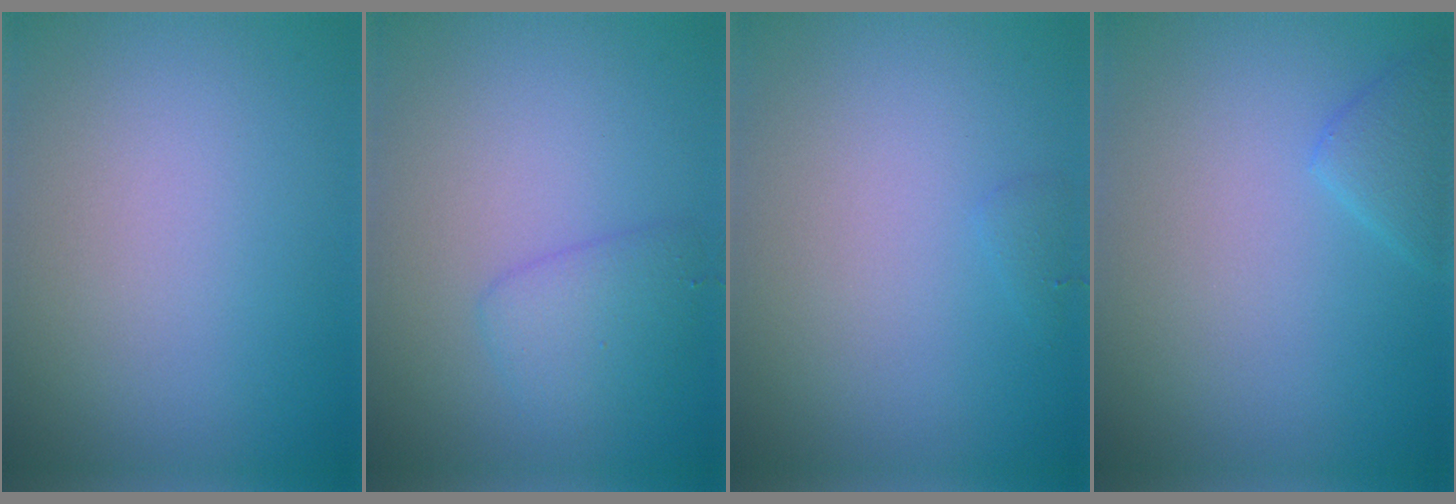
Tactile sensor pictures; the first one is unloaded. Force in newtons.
{"total": 2.3, "press": 2.3, "slide": 0.2}
{"total": 0.6, "press": 0.5, "slide": 0.0}
{"total": 1.8, "press": 1.8, "slide": 0.2}